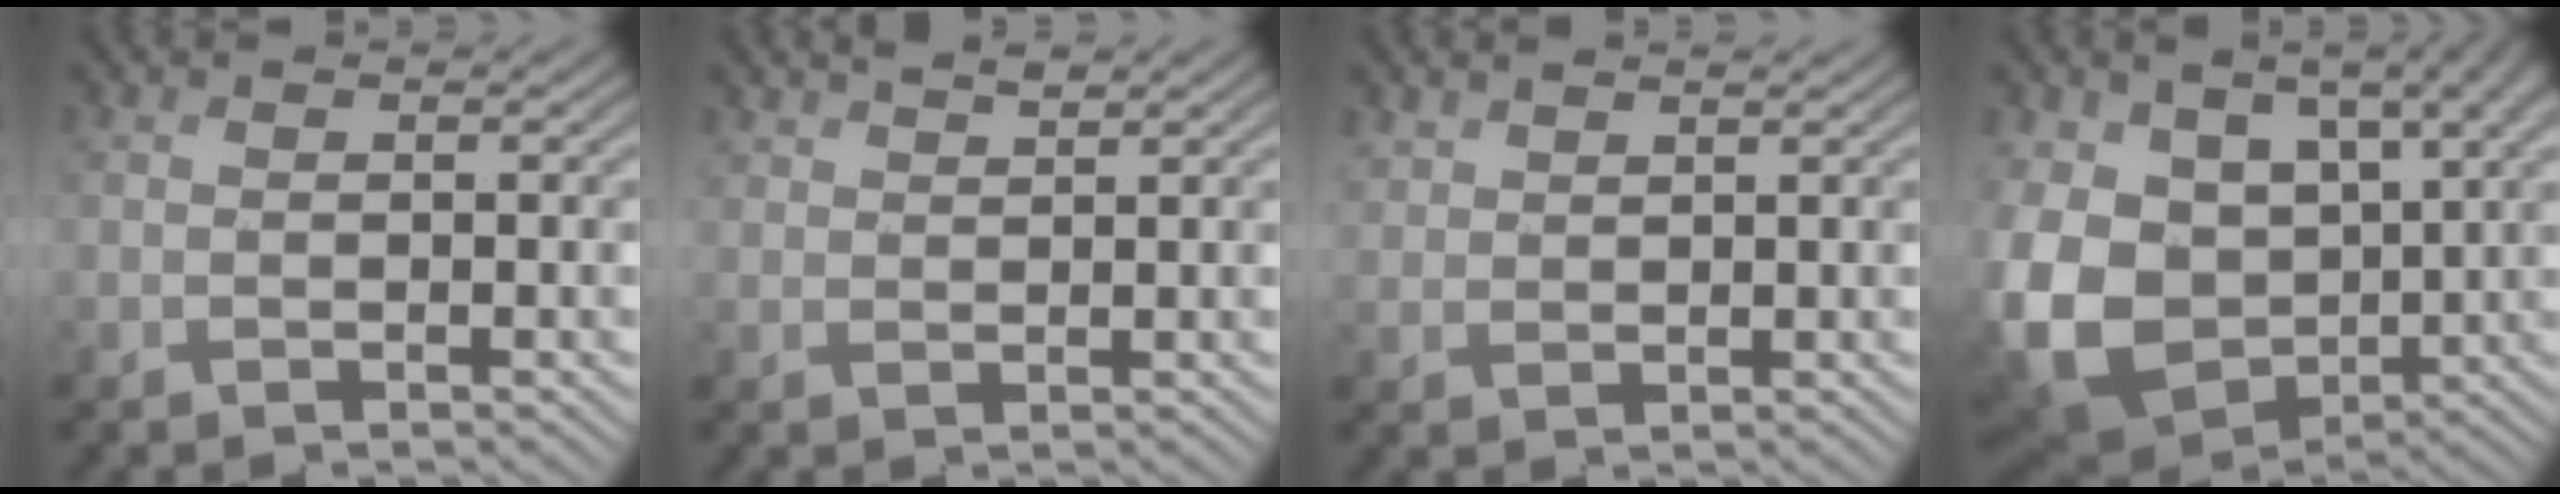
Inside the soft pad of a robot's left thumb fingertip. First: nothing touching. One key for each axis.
{"total": 2.2, "fx": 2.0, "fy": 0.7, "fz": 0.9, "tx": -0.019, "ty": 0.005, "tz": 0.043}
{"total": 2.4, "fx": 2.1, "fy": 0.9, "fz": 0.7, "tx": -0.017, "ty": 0.002, "tz": 0.050}
{"total": 18.9, "fx": 2.1, "fy": 13.1, "fz": 13.4, "tx": -0.292, "ty": -0.038, "tz": 0.090}